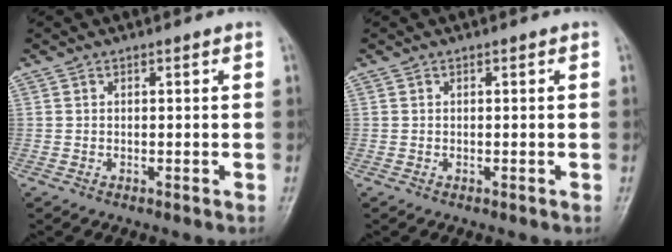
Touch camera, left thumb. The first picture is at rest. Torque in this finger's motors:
{"motor_torque": [0.00, 0.00, -0.01, 0.00, 0.00]}